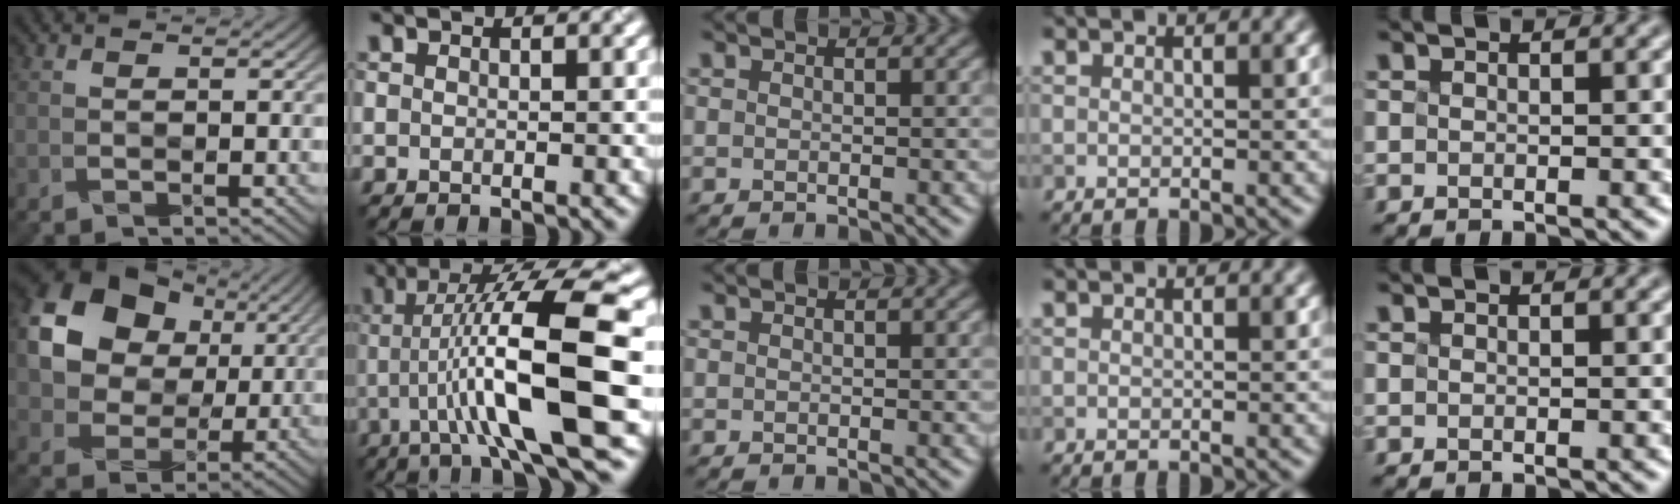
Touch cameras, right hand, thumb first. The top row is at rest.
{"thumb": {"total": 15.5, "force": [5.2, 11.9, 8.4], "torque": [-0.188, 0.033, 0.096]}, "index": {"total": 12.7, "force": [-1.5, 2.3, 12.4], "torque": [-0.184, 0.022, -0.020]}}